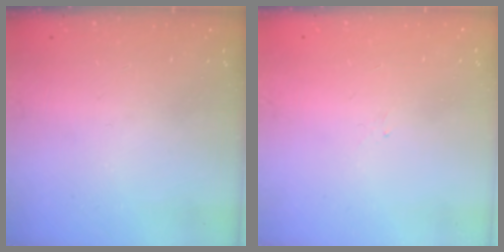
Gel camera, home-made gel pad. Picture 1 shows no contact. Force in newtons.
{"total": 1.3, "press": 1.2, "slide": 0.5}